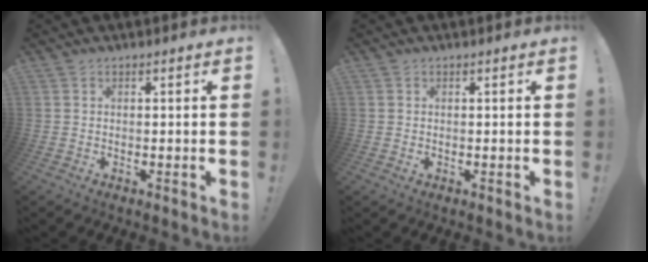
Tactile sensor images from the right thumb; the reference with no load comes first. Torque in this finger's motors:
{"motor_torque": [-0.16, -0.08, 0.03, -0.01, -0.02]}